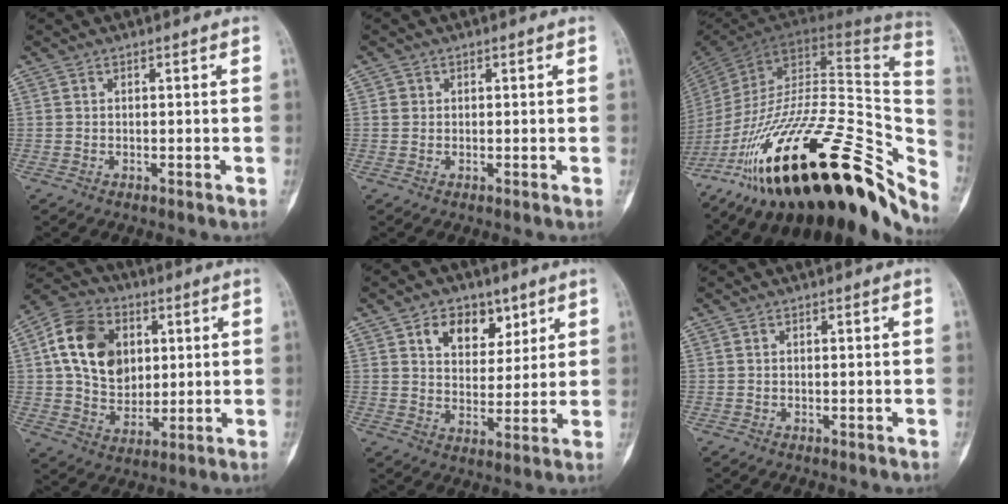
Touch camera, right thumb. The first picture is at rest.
{"total": 1.0, "force": [0.2, 0.9, 0.1], "torque": [0.001, 0.003, 0.007]}
{"total": 42.7, "force": [-21.7, 17.3, 32.4], "torque": [-0.431, 0.036, -0.335]}
{"total": 16.0, "force": [3.7, 11.9, 10.0], "torque": [-0.148, -0.002, 0.061]}
{"total": 9.5, "force": [5.0, 6.4, 5.0], "torque": [-0.043, -0.023, 0.082]}
{"total": 0.0}